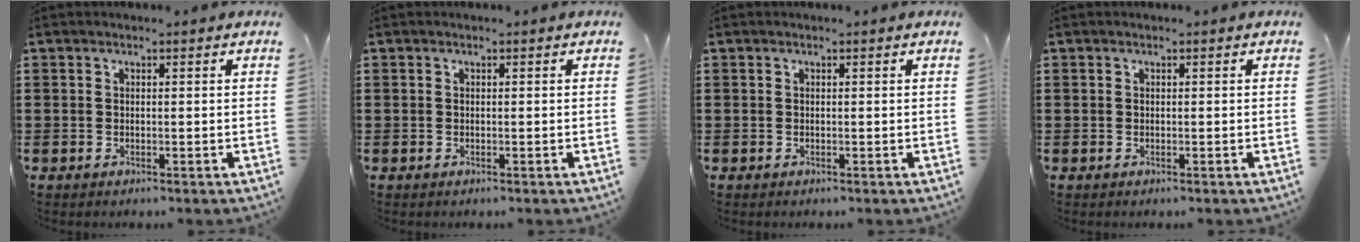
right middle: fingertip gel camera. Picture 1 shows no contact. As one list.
[{"total": 0.0}, {"total": 0.0}, {"total": 0.0}]